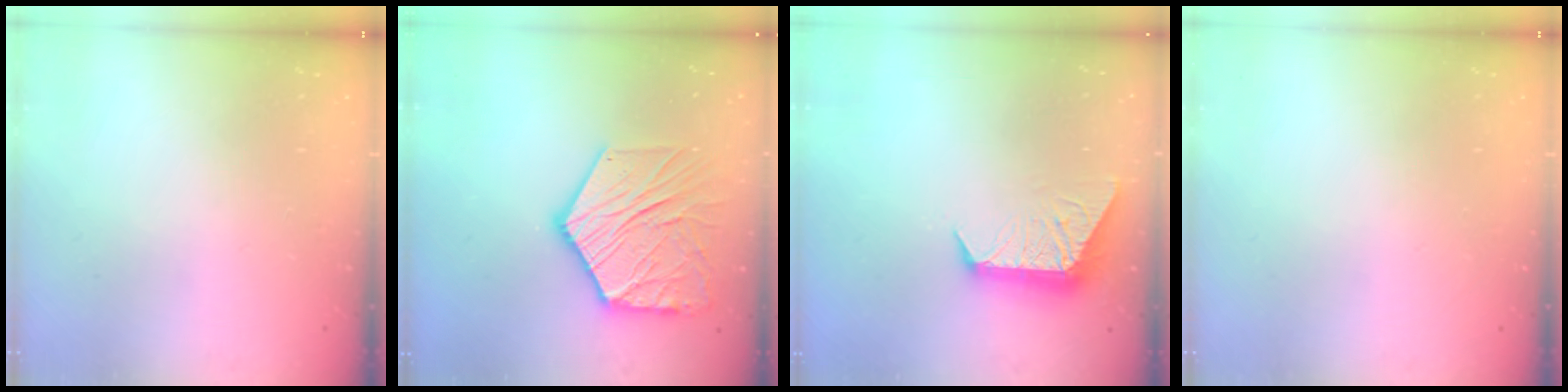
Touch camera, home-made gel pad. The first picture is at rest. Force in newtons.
{"total": 18.2, "press": 18.1, "slide": 1.6}
{"total": 9.3, "press": 9.2, "slide": 0.7}
{"total": 0.0}